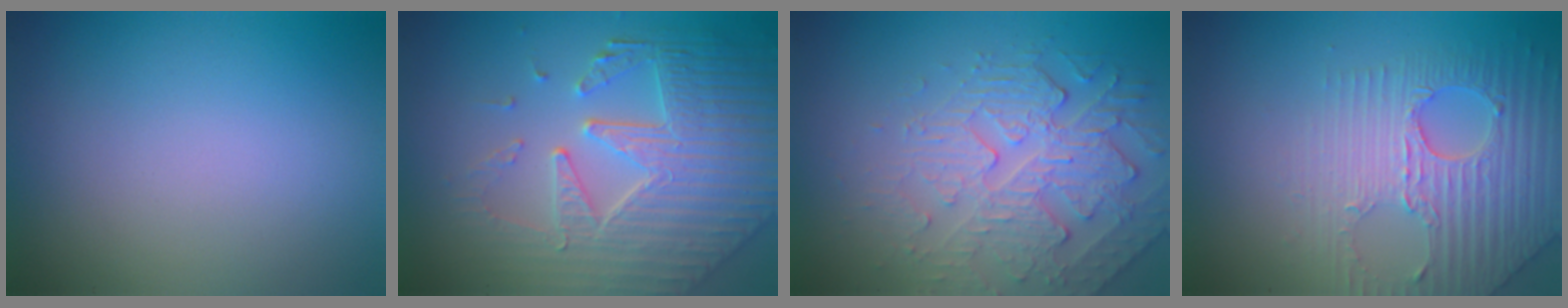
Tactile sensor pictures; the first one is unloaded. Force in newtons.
{"total": 7.3, "press": 5.7, "slide": 4.4}
{"total": 4.5, "press": 4.1, "slide": 1.8}
{"total": 4.5, "press": 4.3, "slide": 1.3}